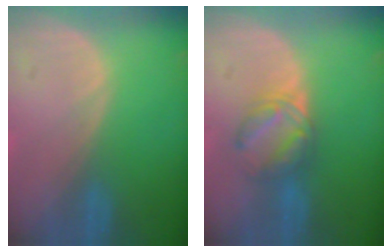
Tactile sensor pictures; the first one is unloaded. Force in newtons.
{"total": 5.8, "press": 5.4, "slide": 2.2}